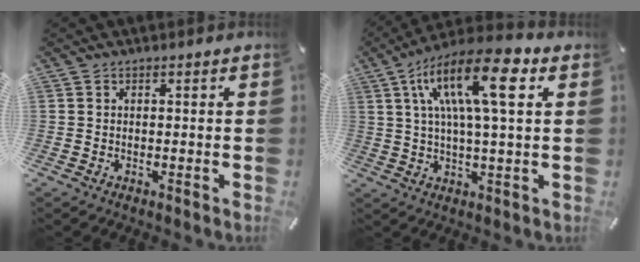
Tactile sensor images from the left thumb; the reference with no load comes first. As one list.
[{"total": 16.1, "force": [5.2, 4.6, 14.6], "torque": [-0.278, 0.003, 0.085]}]